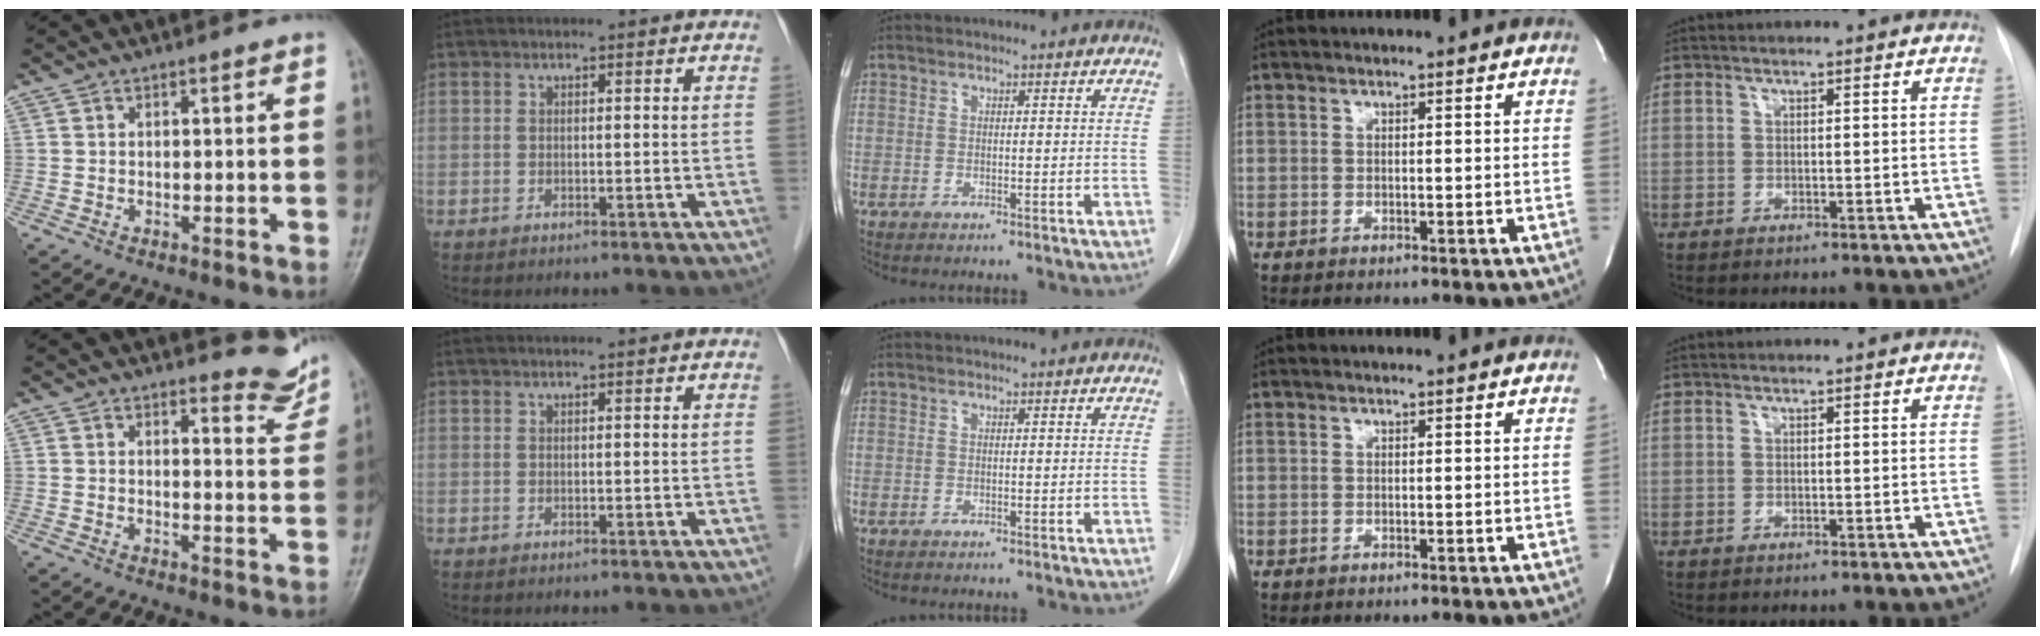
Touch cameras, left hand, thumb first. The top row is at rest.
{"thumb": {"total": 5.6, "force": [5.4, 1.4, 0.6], "torque": [0.015, -0.054, 0.056]}, "index": {"total": 3.4, "force": [2.9, 0.0, 1.8], "torque": [-0.023, 0.031, 0.047]}}